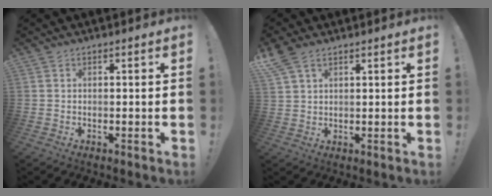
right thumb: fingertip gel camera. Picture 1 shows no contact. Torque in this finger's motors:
{"motor_torque": [-0.40, 0.92, 0.19, -0.09, 0.02]}